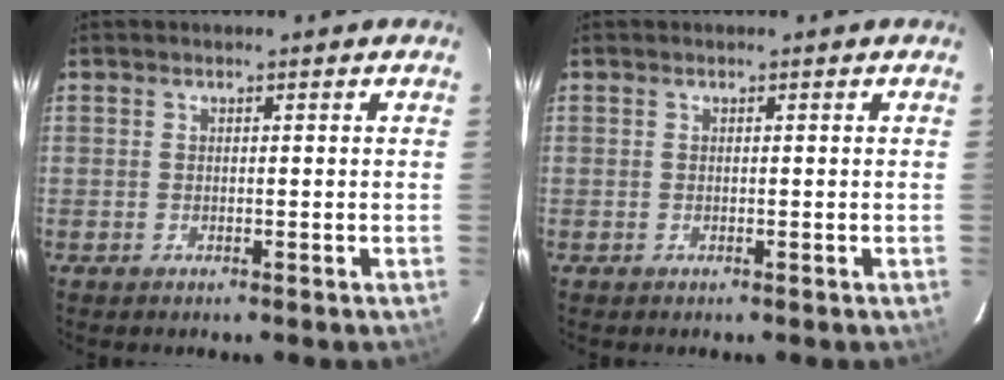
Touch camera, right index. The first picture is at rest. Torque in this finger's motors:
{"motor_torque": [0.00, 0.00, 0.02, 0.00]}